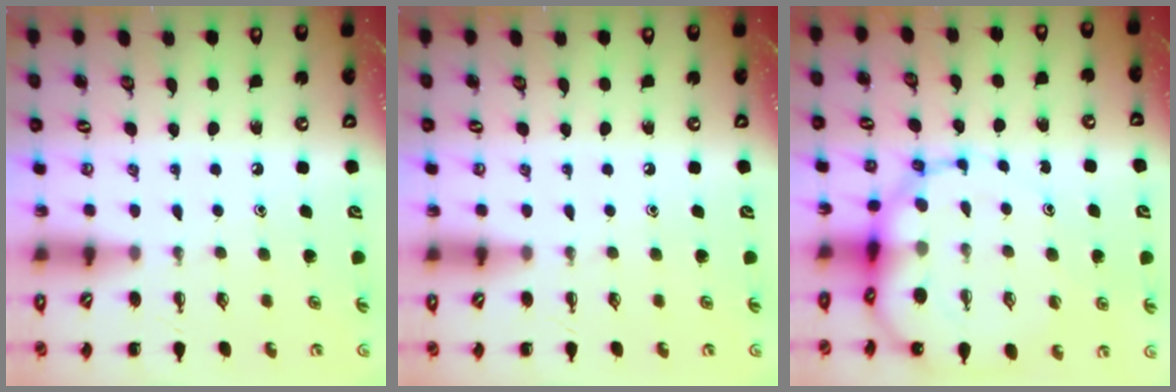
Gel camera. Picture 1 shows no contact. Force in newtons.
{"total": 0.0}
{"total": 12.2, "press": 11.7, "slide": 3.4}